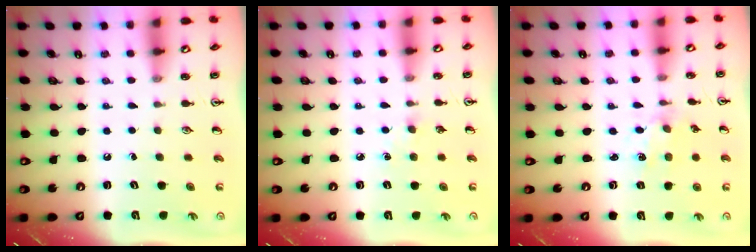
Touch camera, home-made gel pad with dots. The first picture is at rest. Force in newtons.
{"total": 2.8, "press": 2.8, "slide": 0.4}
{"total": 1.7, "press": 1.7, "slide": 0.3}